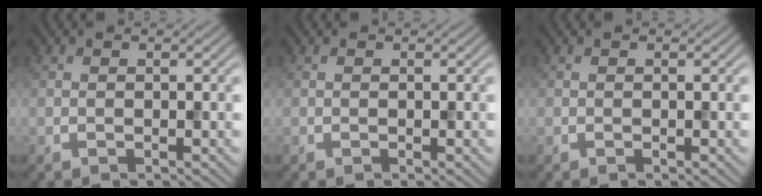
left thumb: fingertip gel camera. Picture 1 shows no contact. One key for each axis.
{"total": 0.0}
{"total": 0.0}